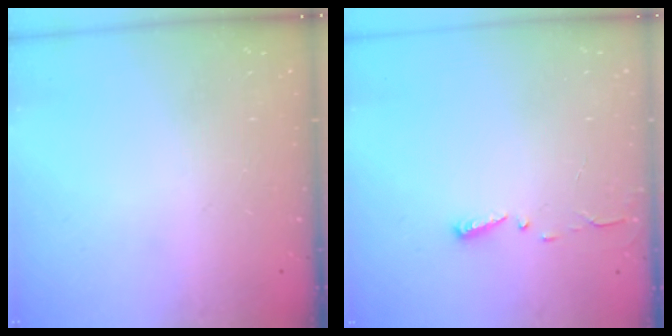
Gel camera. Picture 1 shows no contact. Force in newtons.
{"total": 3.0, "press": 2.9, "slide": 0.3}